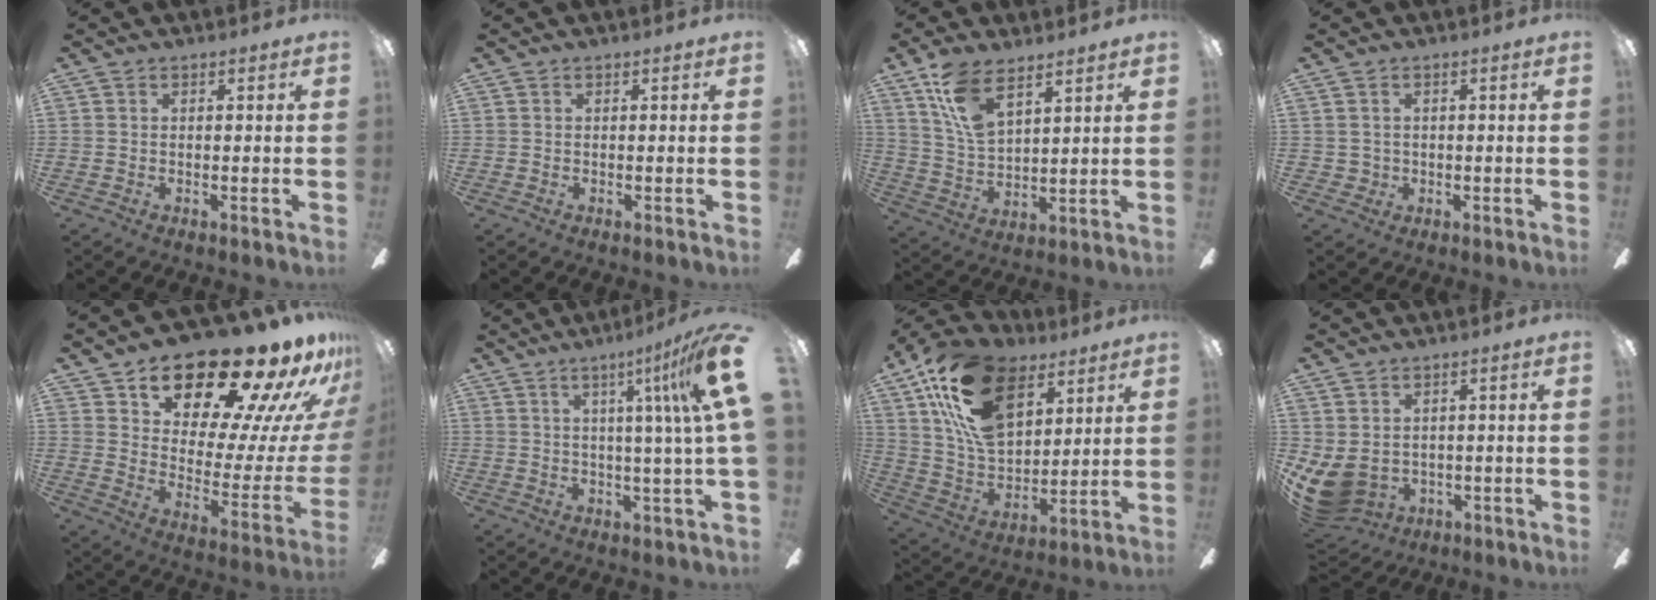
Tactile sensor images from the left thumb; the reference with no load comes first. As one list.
[{"total": 0.0}, {"total": 11.8, "force": [7.9, 5.0, 7.2], "torque": [-0.148, -0.023, 0.149]}, {"total": 1.8, "force": [0.1, 1.8, 0.3], "torque": [-0.010, 0.001, 0.000]}, {"total": 23.4, "force": [18.9, 7.5, 11.6], "torque": [-0.176, -0.138, 0.314]}, {"total": 11.6, "force": [4.2, -0.7, 10.8], "torque": [-0.158, -0.027, 0.051]}, {"total": 22.2, "force": [12.1, 12.6, 13.7], "torque": [-0.289, -0.049, 0.221]}, {"total": 6.9, "force": [-0.7, 5.3, 4.3], "torque": [-0.119, -0.011, -0.009]}]